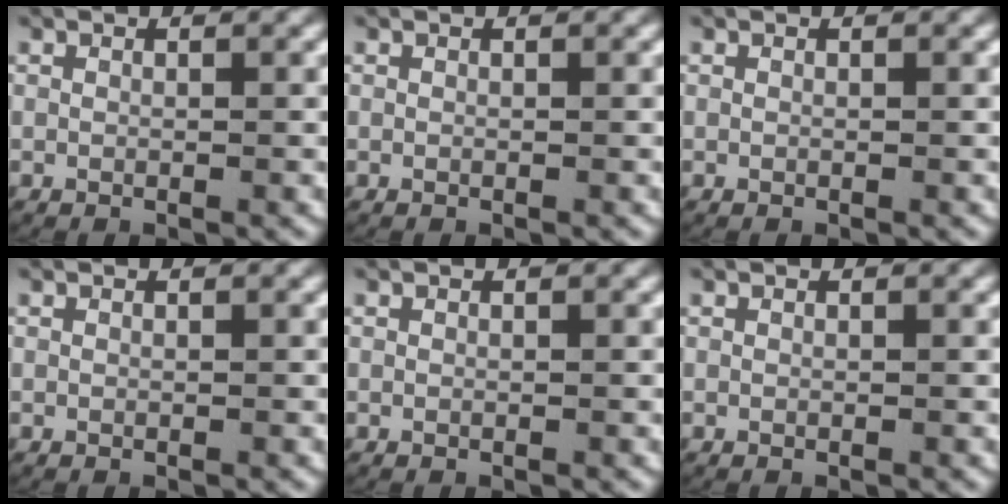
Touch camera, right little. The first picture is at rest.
{"total": 0.0}
{"total": 0.0}
{"total": 0.0}
{"total": 0.0}
{"total": 0.0}